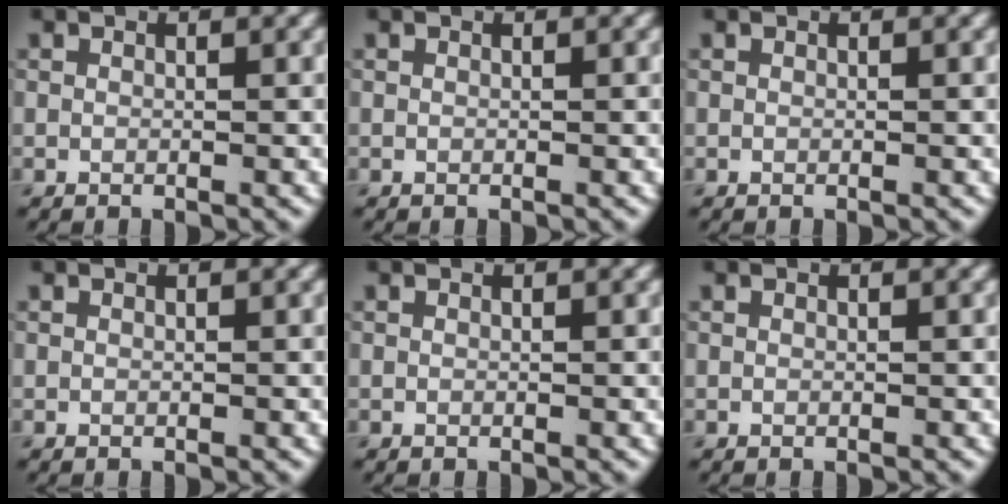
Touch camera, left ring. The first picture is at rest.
{"total": 0.0}
{"total": 0.0}
{"total": 0.0}
{"total": 0.0}
{"total": 0.0}